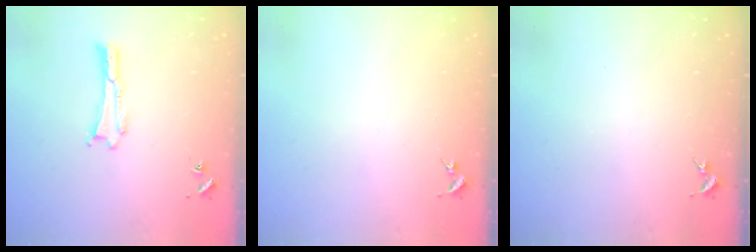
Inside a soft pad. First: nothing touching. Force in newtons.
{"total": 0.0}
{"total": 0.0}